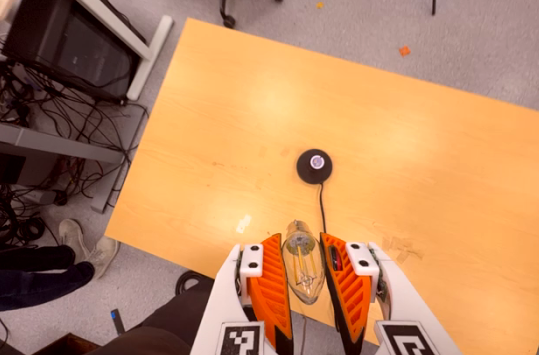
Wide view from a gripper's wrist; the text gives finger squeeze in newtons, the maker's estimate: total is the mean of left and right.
{"total": 9.7, "left": 9.1, "right": 10.2}